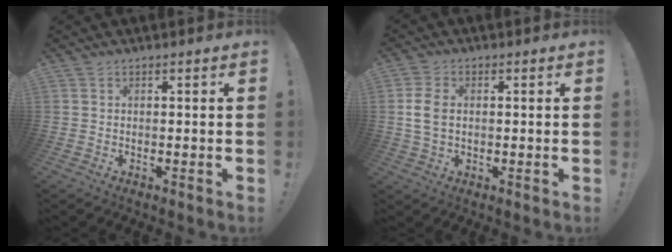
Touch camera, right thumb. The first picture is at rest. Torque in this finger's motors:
{"motor_torque": [-0.07, 0.16, 0.25, 0.18, 0.03]}